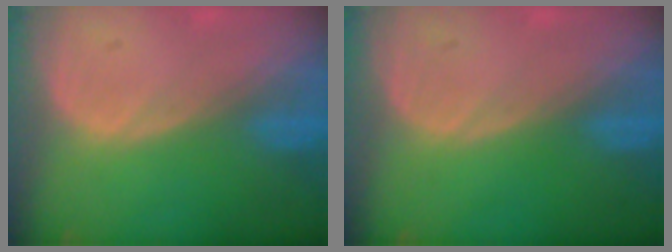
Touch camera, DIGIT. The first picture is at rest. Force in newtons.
{"total": 0.0}